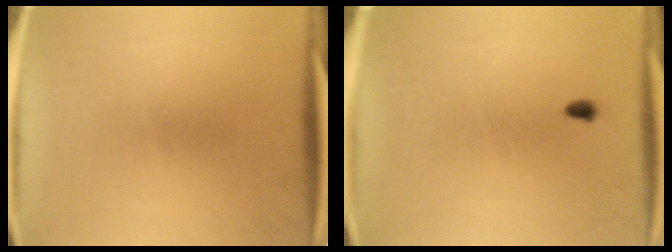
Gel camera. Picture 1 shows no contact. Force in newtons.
{"total": 1.0}